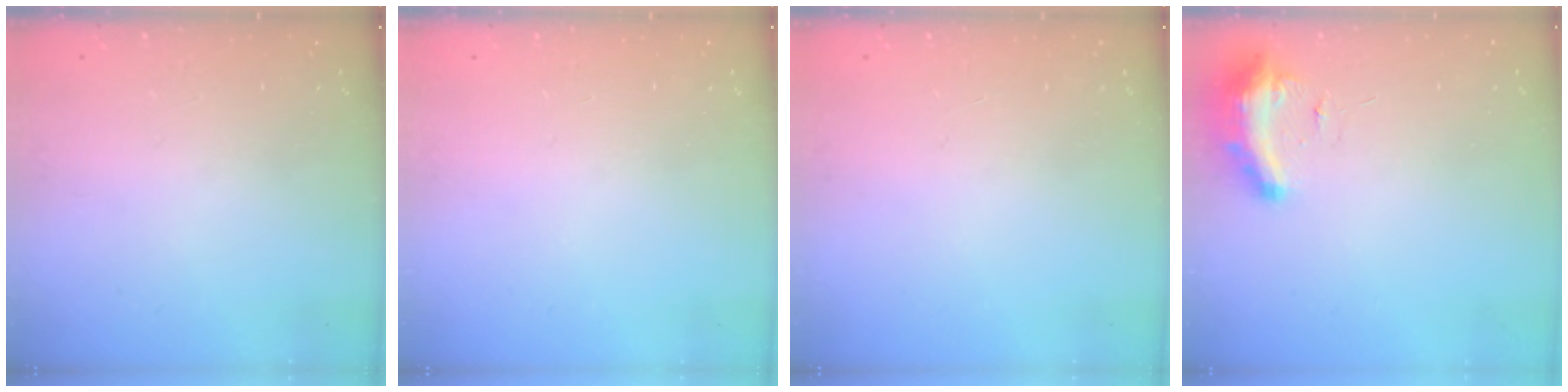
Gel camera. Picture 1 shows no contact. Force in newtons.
{"total": 0.0}
{"total": 0.0}
{"total": 9.3, "press": 9.2, "slide": 0.9}